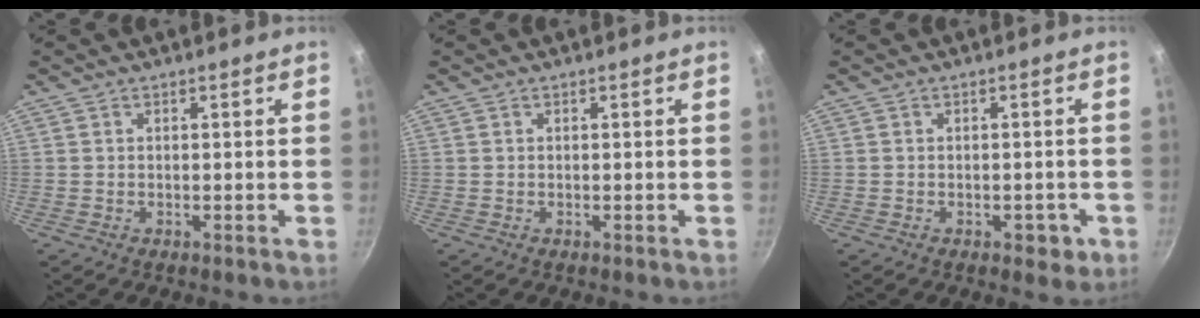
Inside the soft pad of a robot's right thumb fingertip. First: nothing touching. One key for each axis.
{"total": 0.0}
{"total": 3.2, "fx": -1.2, "fy": 2.1, "fz": 2.1, "tx": -0.003, "ty": 0.012, "tz": -0.007}